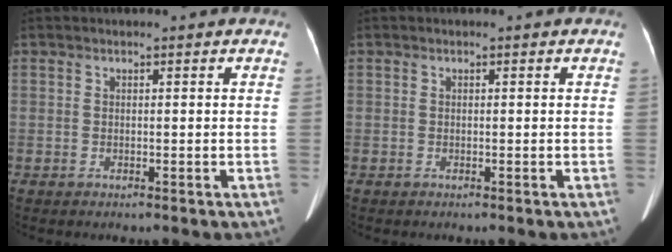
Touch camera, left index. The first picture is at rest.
{"total": 0.0}